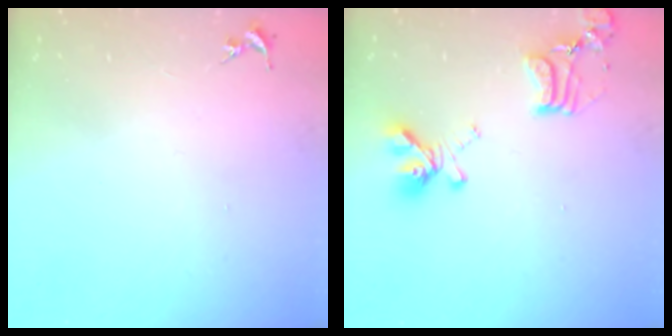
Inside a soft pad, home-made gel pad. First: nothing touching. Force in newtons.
{"total": 16.9, "press": 16.8, "slide": 1.2}